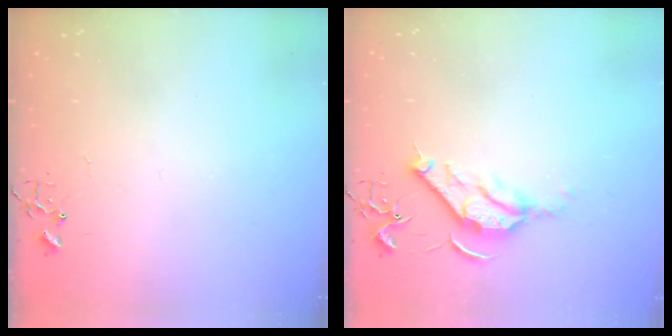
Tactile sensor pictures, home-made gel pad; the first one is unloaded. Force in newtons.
{"total": 10.3, "press": 10.2, "slide": 1.3}